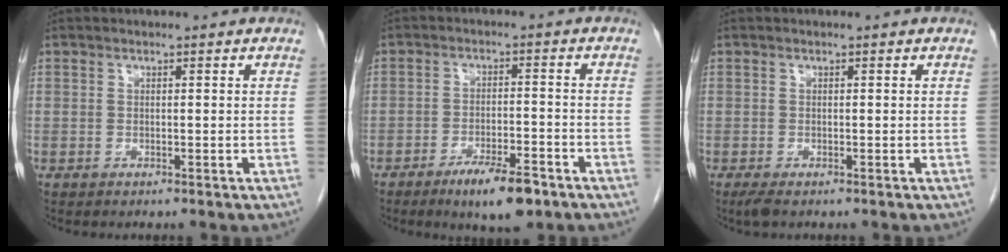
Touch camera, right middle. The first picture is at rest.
{"total": 8.5, "force": [-5.5, 3.3, 5.6], "torque": [-0.081, -0.001, -0.081]}
{"total": 1.5, "force": [-1.1, 0.3, 1.0], "torque": [-0.024, -0.006, -0.019]}